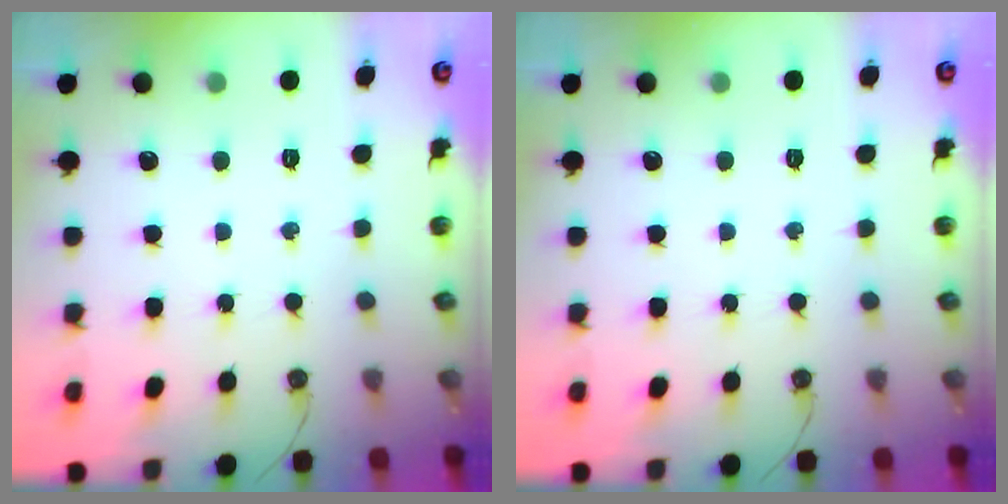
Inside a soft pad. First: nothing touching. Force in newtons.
{"total": 0.0}